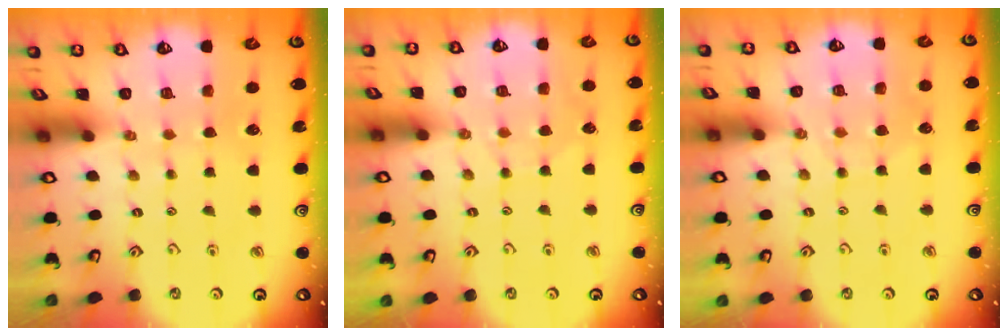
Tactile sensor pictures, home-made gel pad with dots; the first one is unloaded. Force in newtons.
{"total": 4.7, "press": 4.7, "slide": 0.5}
{"total": 4.6, "press": 4.5, "slide": 0.5}